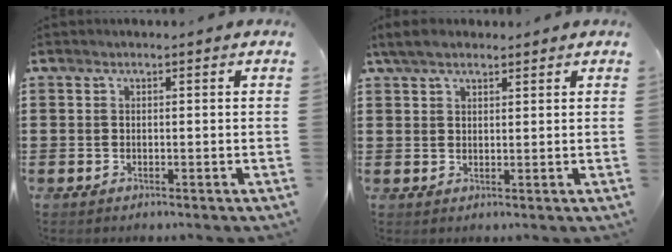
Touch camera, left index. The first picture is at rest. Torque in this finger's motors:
{"motor_torque": [1.79, -0.35, 0.16, 0.06]}